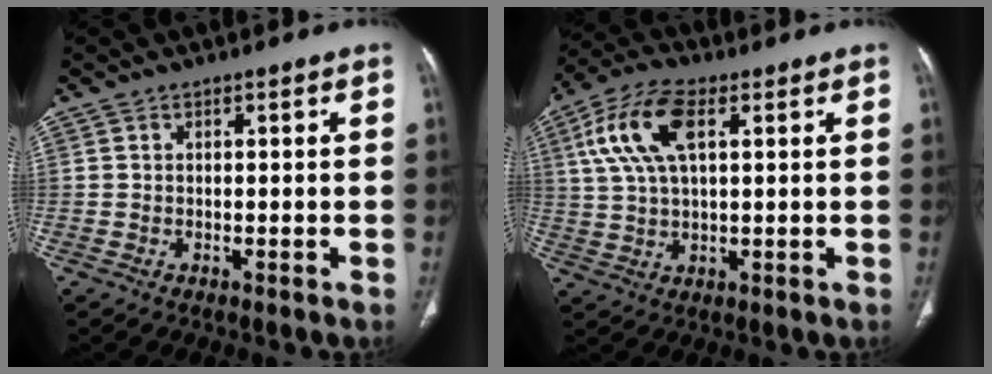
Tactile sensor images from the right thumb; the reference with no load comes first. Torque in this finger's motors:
{"motor_torque": [-0.45, 1.15, 1.23, 0.08, 0.14]}